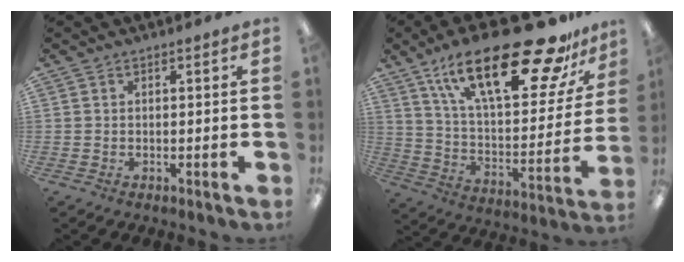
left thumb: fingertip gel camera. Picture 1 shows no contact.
{"total": 29.5, "force": [18.7, 10.3, 20.4], "torque": [-0.330, -0.106, 0.311]}